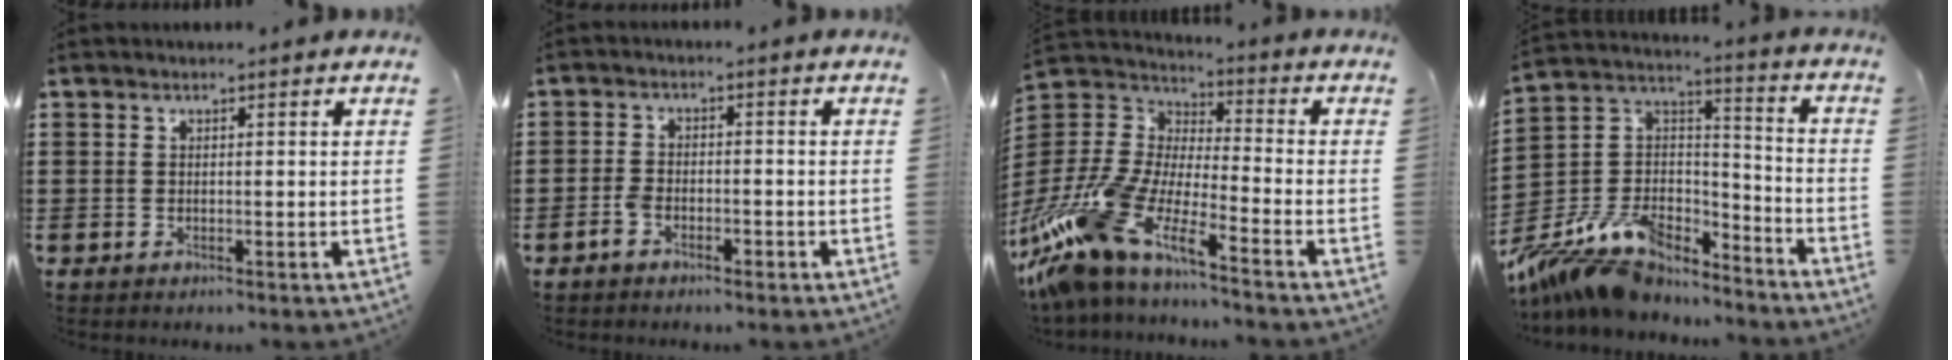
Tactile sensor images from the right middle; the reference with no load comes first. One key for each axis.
{"total": 2.5, "fx": -1.9, "fy": 1.0, "fz": 1.4, "tx": -0.041, "ty": -0.001, "tz": -0.042}
{"total": 11.8, "fx": -10.2, "fy": 2.2, "fz": 5.4, "tx": -0.153, "ty": -0.006, "tz": -0.217}
{"total": 11.6, "fx": -9.6, "fy": 5.3, "fz": 3.7, "tx": -0.099, "ty": 0.011, "tz": -0.188}